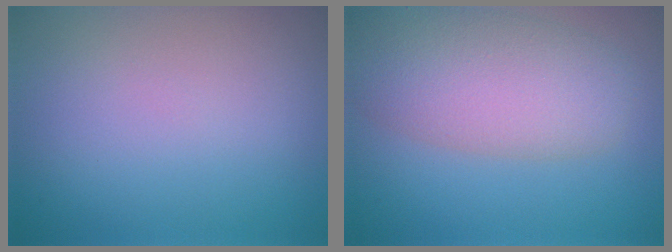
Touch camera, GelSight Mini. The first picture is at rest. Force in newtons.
{"total": 6.8, "press": 6.8, "slide": 0.4}